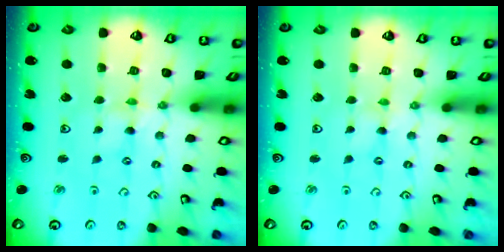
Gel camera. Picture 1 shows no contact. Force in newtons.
{"total": 0.0}